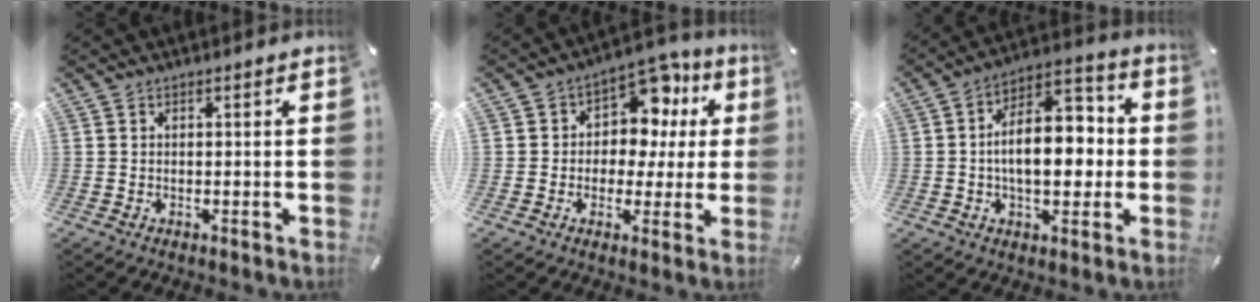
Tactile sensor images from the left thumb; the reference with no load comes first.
{"total": 10.8, "force": [4.3, 8.2, 5.5], "torque": [-0.085, -0.024, 0.078]}
{"total": 14.7, "force": [-0.7, 8.9, 11.7], "torque": [-0.161, 0.010, -0.012]}